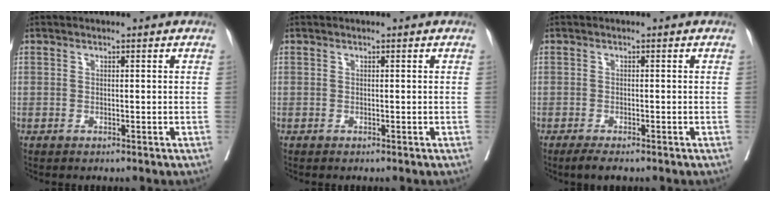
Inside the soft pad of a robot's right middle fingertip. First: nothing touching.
{"total": 0.0}
{"total": 2.7, "force": [-2.0, 0.6, 1.7], "torque": [-0.026, -0.007, -0.031]}